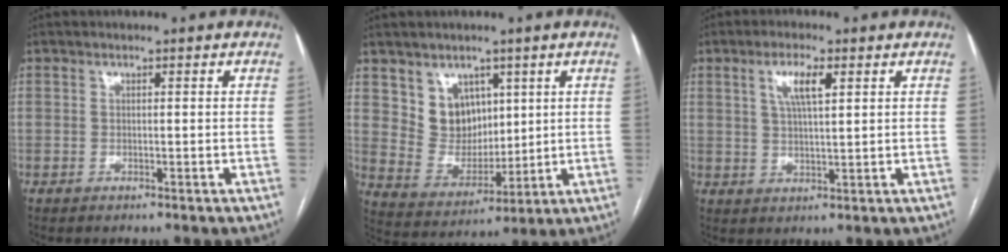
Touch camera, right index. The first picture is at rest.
{"total": 8.0, "force": [3.9, 6.2, 3.3], "torque": [-0.066, 0.013, 0.088]}
{"total": 5.1, "force": [2.2, 1.0, 4.5], "torque": [-0.088, 0.004, 0.041]}